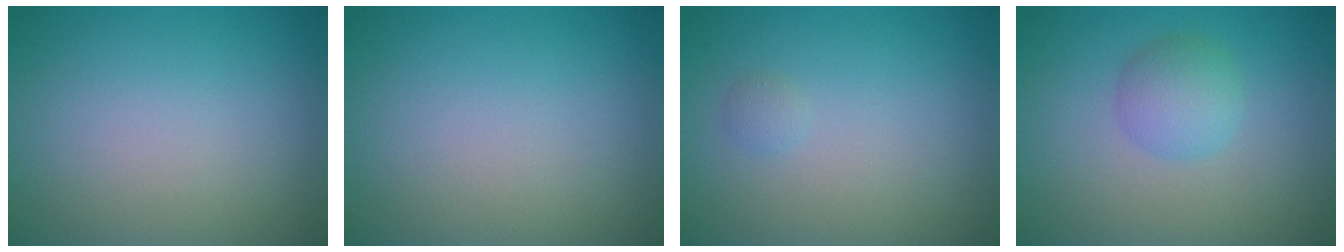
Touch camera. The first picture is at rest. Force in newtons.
{"total": 0.0}
{"total": 0.6, "press": 0.6, "slide": 0.0}
{"total": 2.7, "press": 2.7, "slide": 0.0}